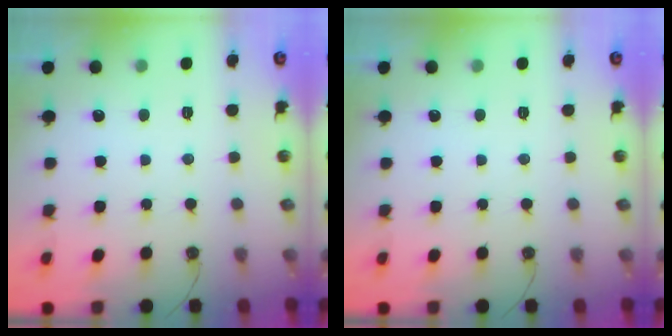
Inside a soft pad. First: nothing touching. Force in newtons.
{"total": 0.0}